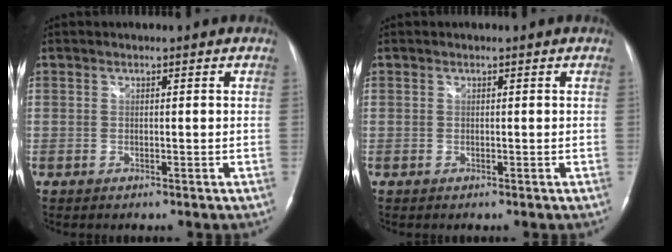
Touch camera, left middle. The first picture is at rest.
{"total": 0.0}